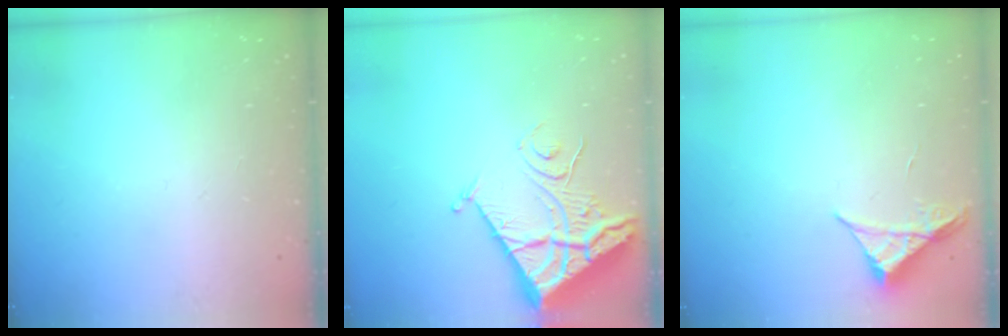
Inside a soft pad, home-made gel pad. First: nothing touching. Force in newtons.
{"total": 11.3, "press": 11.3, "slide": 1.4}
{"total": 3.9, "press": 3.8, "slide": 0.5}